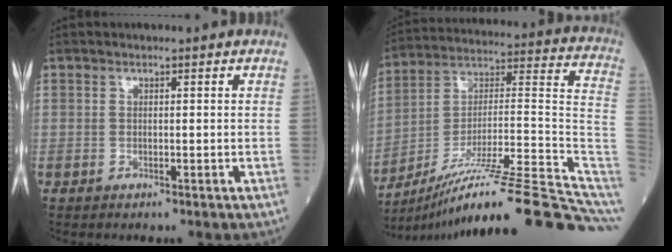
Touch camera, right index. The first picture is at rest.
{"total": 26.9, "force": [-19.5, 0.6, 18.5], "torque": [-0.193, 0.037, -0.305]}